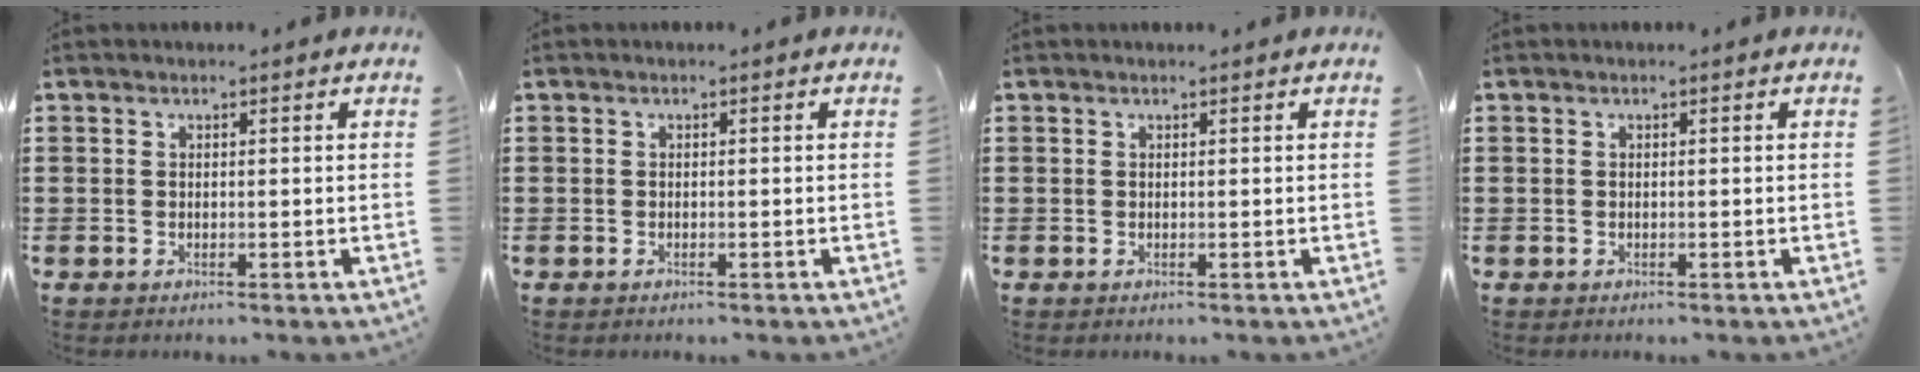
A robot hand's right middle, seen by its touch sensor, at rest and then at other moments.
{"total": 0.0}
{"total": 0.0}
{"total": 0.0}